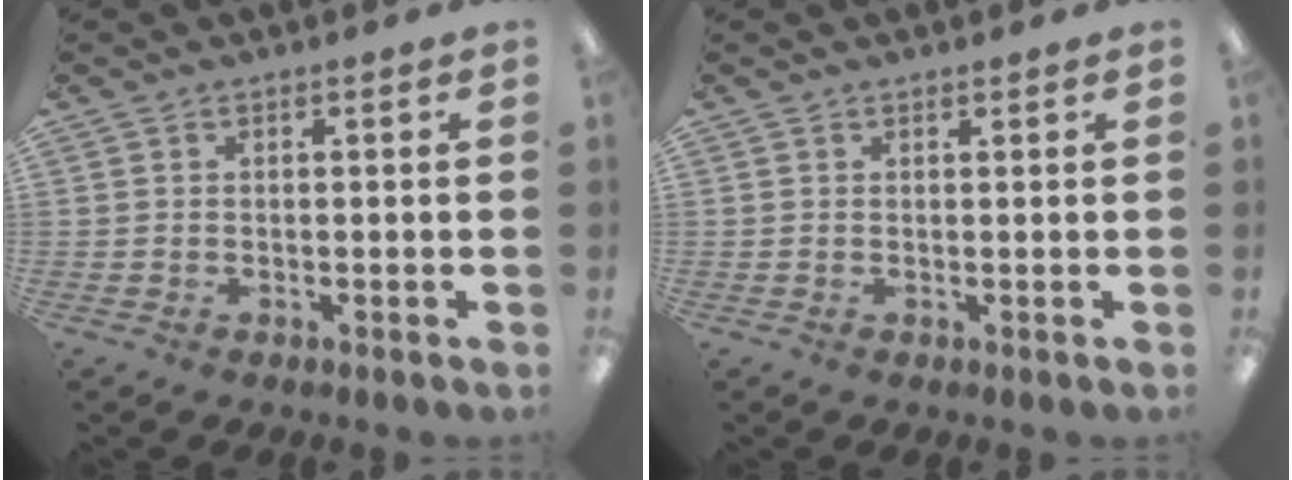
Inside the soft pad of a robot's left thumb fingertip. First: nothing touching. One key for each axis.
{"total": 0.7, "fx": 0.6, "fy": 0.1, "fz": 0.2, "tx": -0.005, "ty": 0.001, "tz": 0.012}